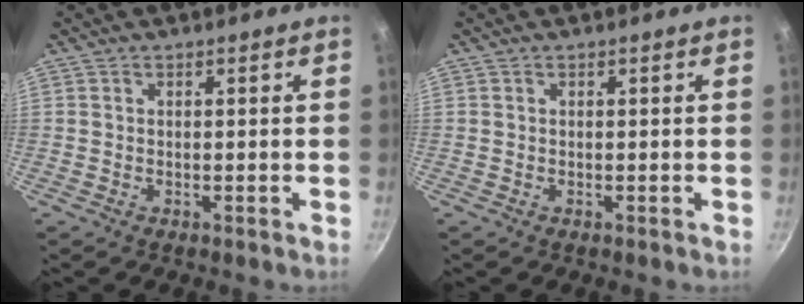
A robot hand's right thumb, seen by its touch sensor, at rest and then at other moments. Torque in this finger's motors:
{"motor_torque": [-0.06, -0.13, 0.15, 0.05, 0.03]}